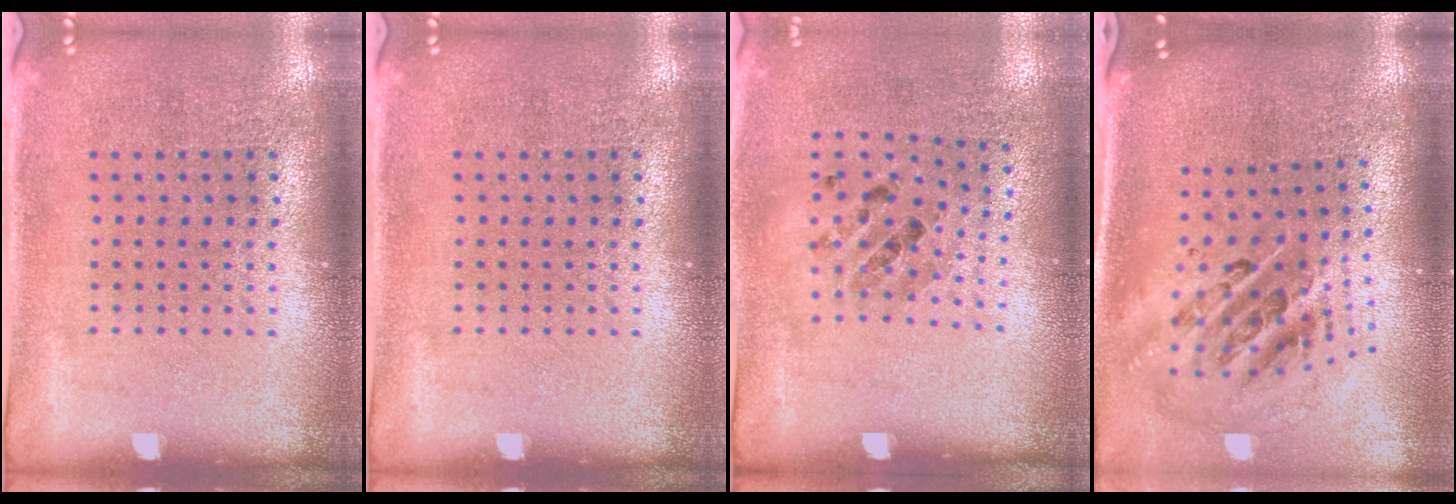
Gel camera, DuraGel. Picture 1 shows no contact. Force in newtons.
{"total": 0.0}
{"total": 0.9, "press": 0.8, "slide": 0.5}
{"total": 2.8, "press": 1.9, "slide": 2.0}